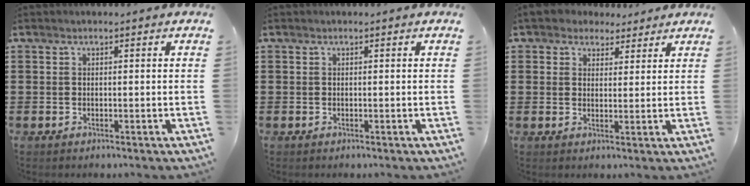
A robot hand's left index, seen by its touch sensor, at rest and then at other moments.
{"total": 0.0}
{"total": 3.5, "force": [2.9, 2.0, 0.3], "torque": [-0.020, 0.006, 0.054]}